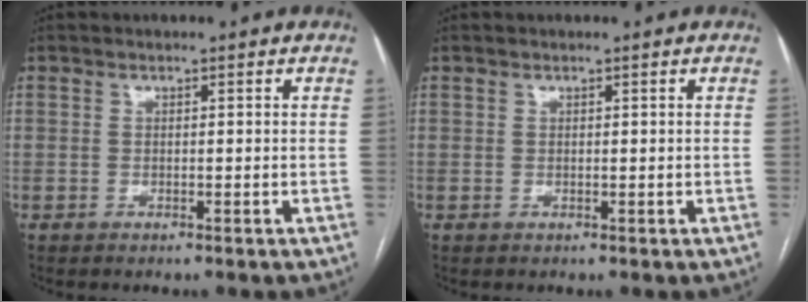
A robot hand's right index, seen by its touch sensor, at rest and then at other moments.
{"total": 0.0}